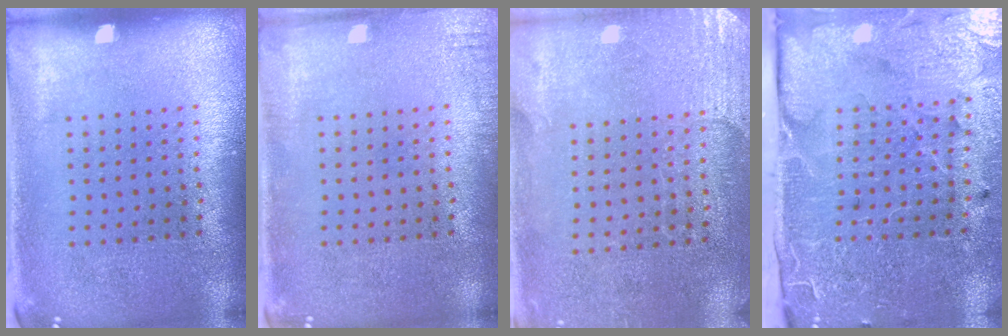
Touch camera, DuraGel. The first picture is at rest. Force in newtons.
{"total": 1.3, "press": 1.3, "slide": 0.1}
{"total": 2.7, "press": 2.4, "slide": 1.2}
{"total": 3.7, "press": 3.6, "slide": 1.0}